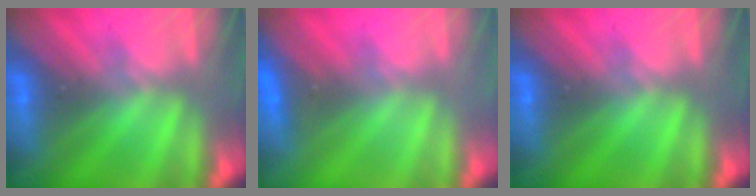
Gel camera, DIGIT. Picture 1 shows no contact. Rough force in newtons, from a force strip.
{"total": 2.3}
{"total": 0.0}